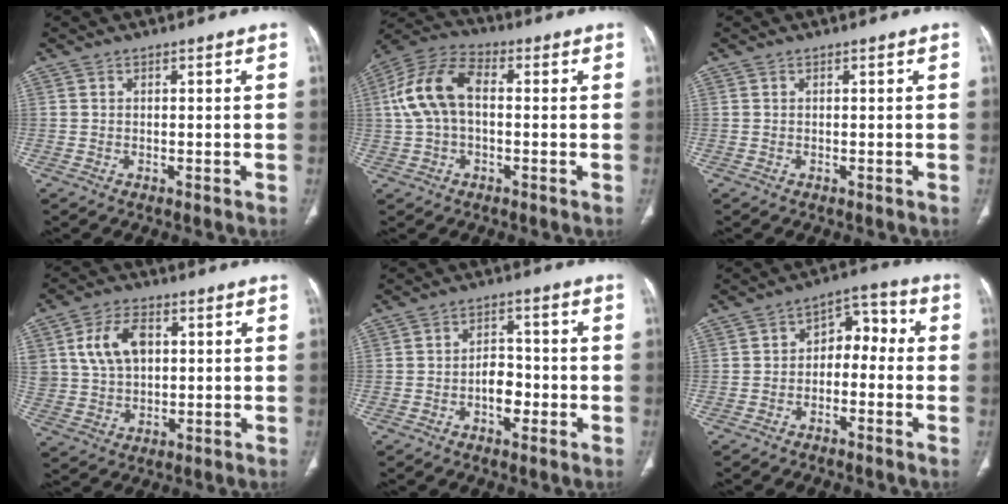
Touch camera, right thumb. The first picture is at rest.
{"total": 11.9, "force": [0.7, 7.1, 9.5], "torque": [-0.199, 0.035, 0.005]}
{"total": 0.0}
{"total": 9.9, "force": [2.8, 6.7, 6.8], "torque": [-0.112, 0.000, 0.057]}
{"total": 5.0, "force": [-1.8, 3.2, 3.5], "torque": [-0.036, 0.020, -0.033]}
{"total": 7.2, "force": [-1.2, 5.0, 5.1], "torque": [-0.044, 0.044, -0.033]}